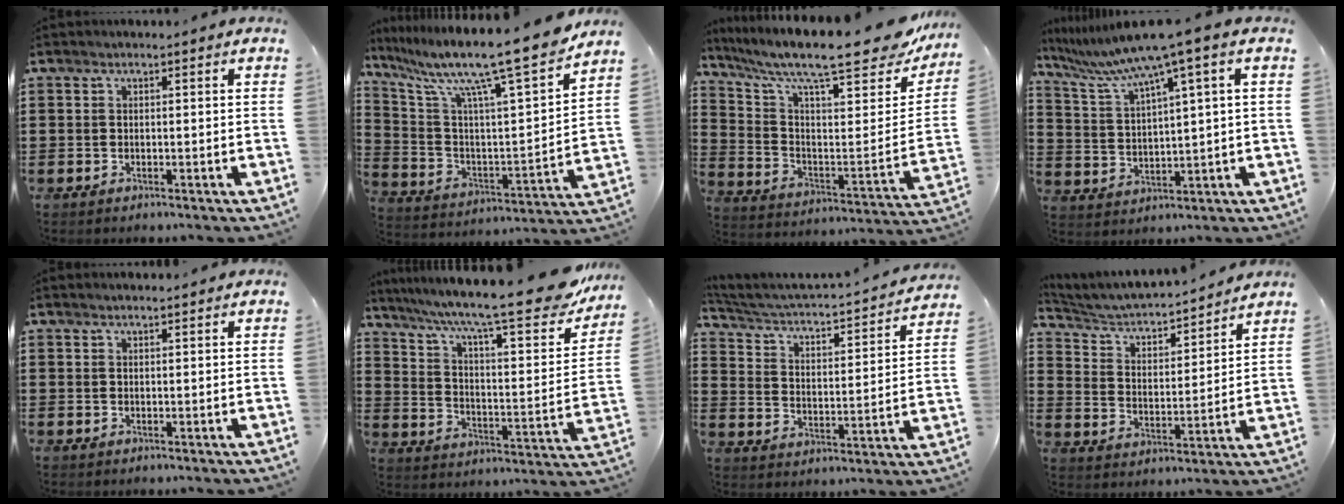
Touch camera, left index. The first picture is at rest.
{"total": 13.5, "force": [10.9, 0.3, 7.9], "torque": [-0.166, -0.081, 0.170]}
{"total": 11.8, "force": [9.8, 1.7, 6.3], "torque": [-0.131, -0.083, 0.158]}
{"total": 8.3, "force": [5.6, -0.3, 6.2], "torque": [-0.146, -0.039, 0.089]}
{"total": 0.9, "force": [0.9, 0.0, 0.4], "torque": [-0.008, -0.002, 0.017]}
{"total": 13.3, "force": [9.7, 1.8, 8.9], "torque": [-0.166, -0.060, 0.153]}
{"total": 2.5, "force": [2.1, 0.6, 1.3], "torque": [-0.044, -0.030, 0.021]}
{"total": 4.1, "force": [3.9, 0.7, 1.2], "torque": [-0.045, -0.034, 0.056]}